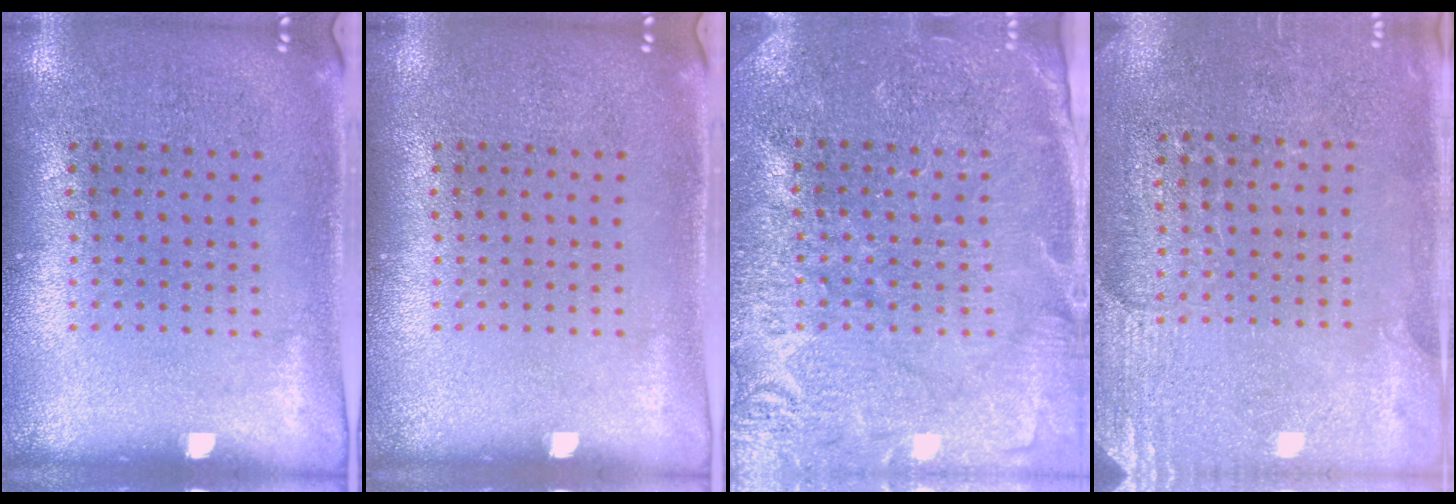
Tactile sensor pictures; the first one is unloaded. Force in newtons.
{"total": 0.0}
{"total": 3.5, "press": 3.4, "slide": 0.6}
{"total": 2.8, "press": 2.6, "slide": 1.0}